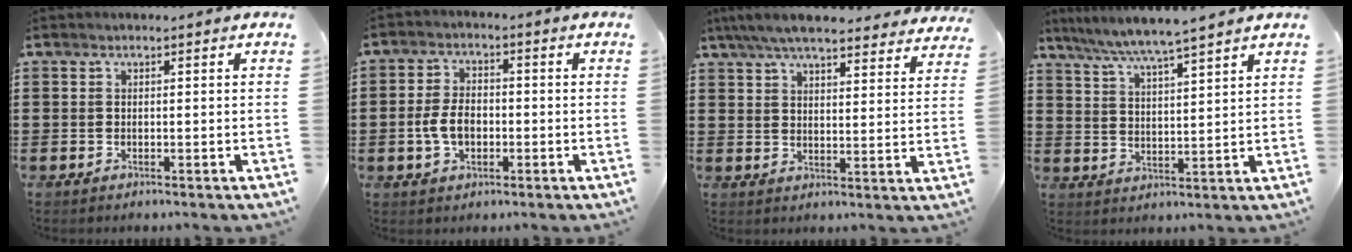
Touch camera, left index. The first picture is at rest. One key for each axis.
{"total": 5.4, "fx": -1.1, "fy": 3.2, "fz": 4.2, "tx": -0.097, "ty": 0.002, "tz": -0.026}
{"total": 7.0, "fx": 6.4, "fy": 0.7, "fz": 2.8, "tx": -0.074, "ty": -0.022, "tz": 0.116}
{"total": 5.3, "fx": 4.7, "fy": -0.9, "fz": 2.3, "tx": -0.060, "ty": -0.026, "tz": 0.080}